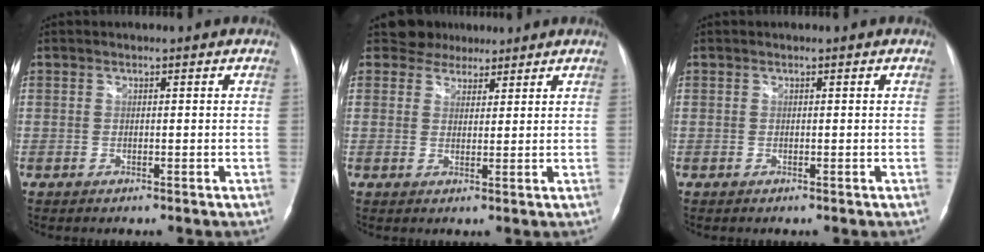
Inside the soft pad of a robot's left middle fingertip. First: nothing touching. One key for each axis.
{"total": 4.2, "fx": 3.4, "fy": 2.4, "fz": -0.2, "tx": 0.008, "ty": 0.003, "tz": 0.048}
{"total": 0.0}